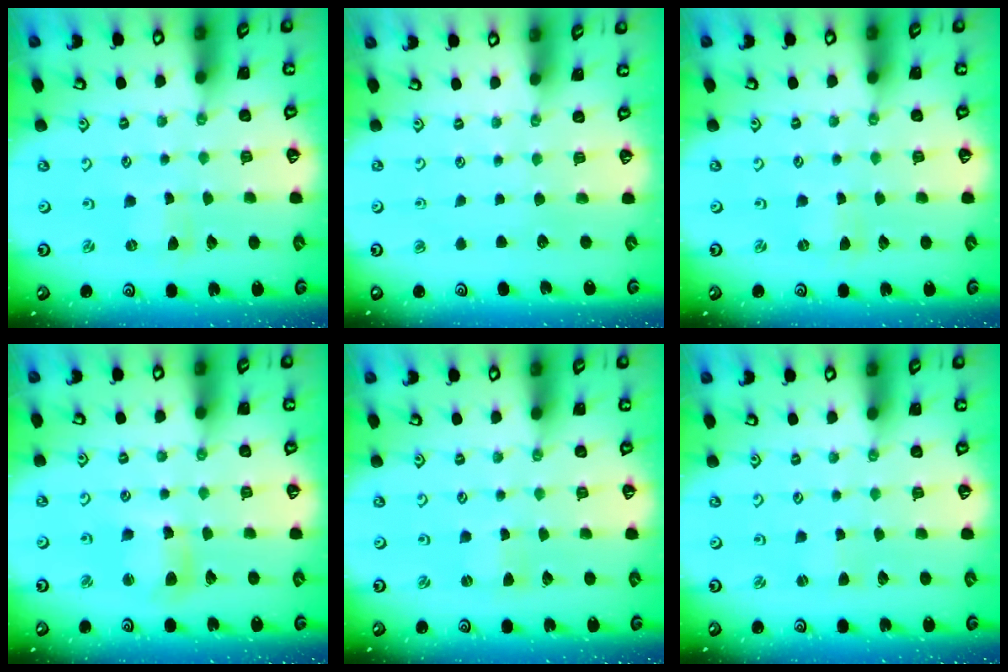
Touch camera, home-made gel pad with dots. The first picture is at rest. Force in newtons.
{"total": 0.0}
{"total": 0.0}
{"total": 7.6, "press": 7.6, "slide": 1.1}
{"total": 0.5, "press": 0.5, "slide": 0.1}
{"total": 0.0}